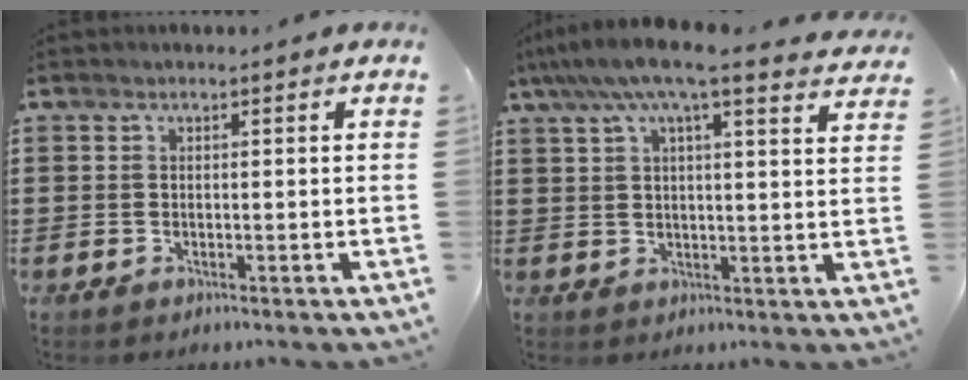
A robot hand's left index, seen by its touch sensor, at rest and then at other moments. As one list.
[{"total": 7.9, "force": [6.4, 0.4, 4.6], "torque": [-0.110, -0.019, 0.113]}]